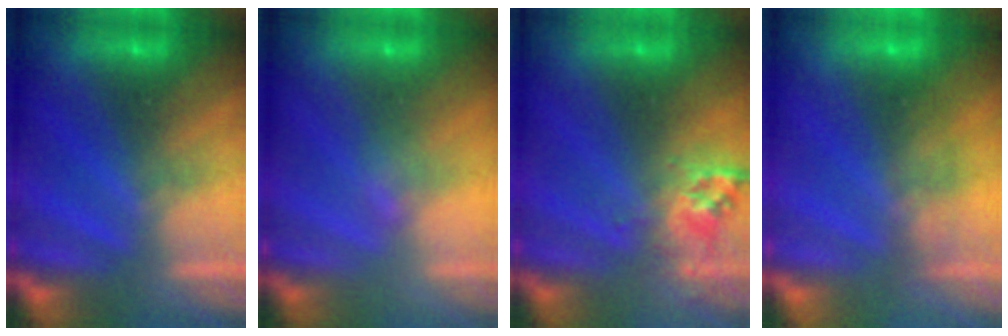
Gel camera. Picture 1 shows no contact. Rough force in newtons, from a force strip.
{"total": 2.4}
{"total": 2.6}
{"total": 1.7}